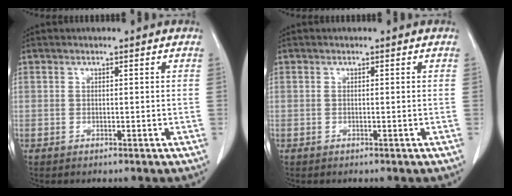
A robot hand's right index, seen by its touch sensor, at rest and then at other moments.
{"total": 0.0}